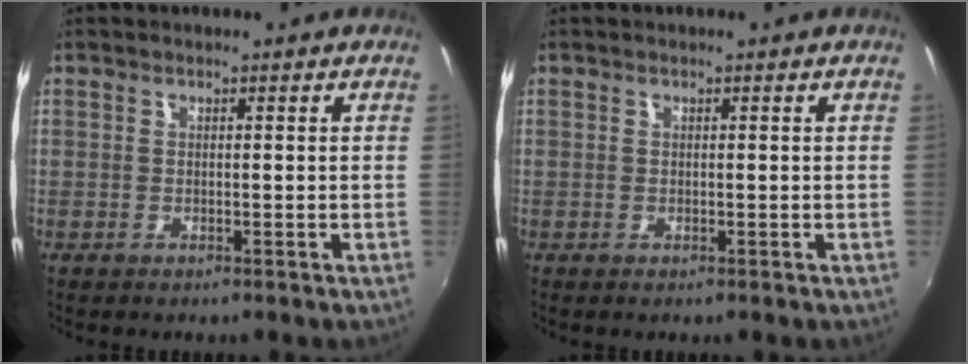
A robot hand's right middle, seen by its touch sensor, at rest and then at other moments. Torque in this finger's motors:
{"motor_torque": [0.34, -0.34, 0.00, 0.00]}